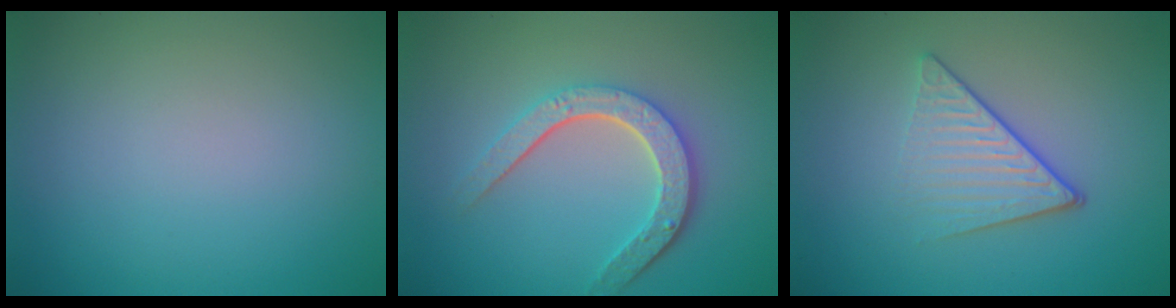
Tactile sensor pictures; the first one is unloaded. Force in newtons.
{"total": 4.6, "press": 3.5, "slide": 3.0}
{"total": 4.1, "press": 2.8, "slide": 3.1}